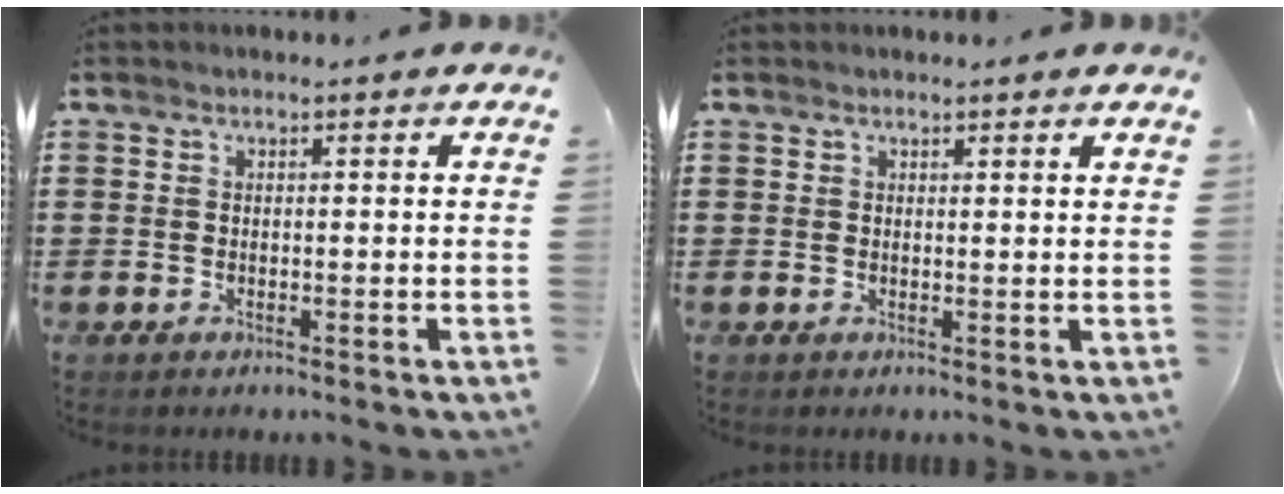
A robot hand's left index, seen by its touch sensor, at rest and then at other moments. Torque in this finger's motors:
{"motor_torque": [-0.02, 0.01, -0.05, -0.01]}